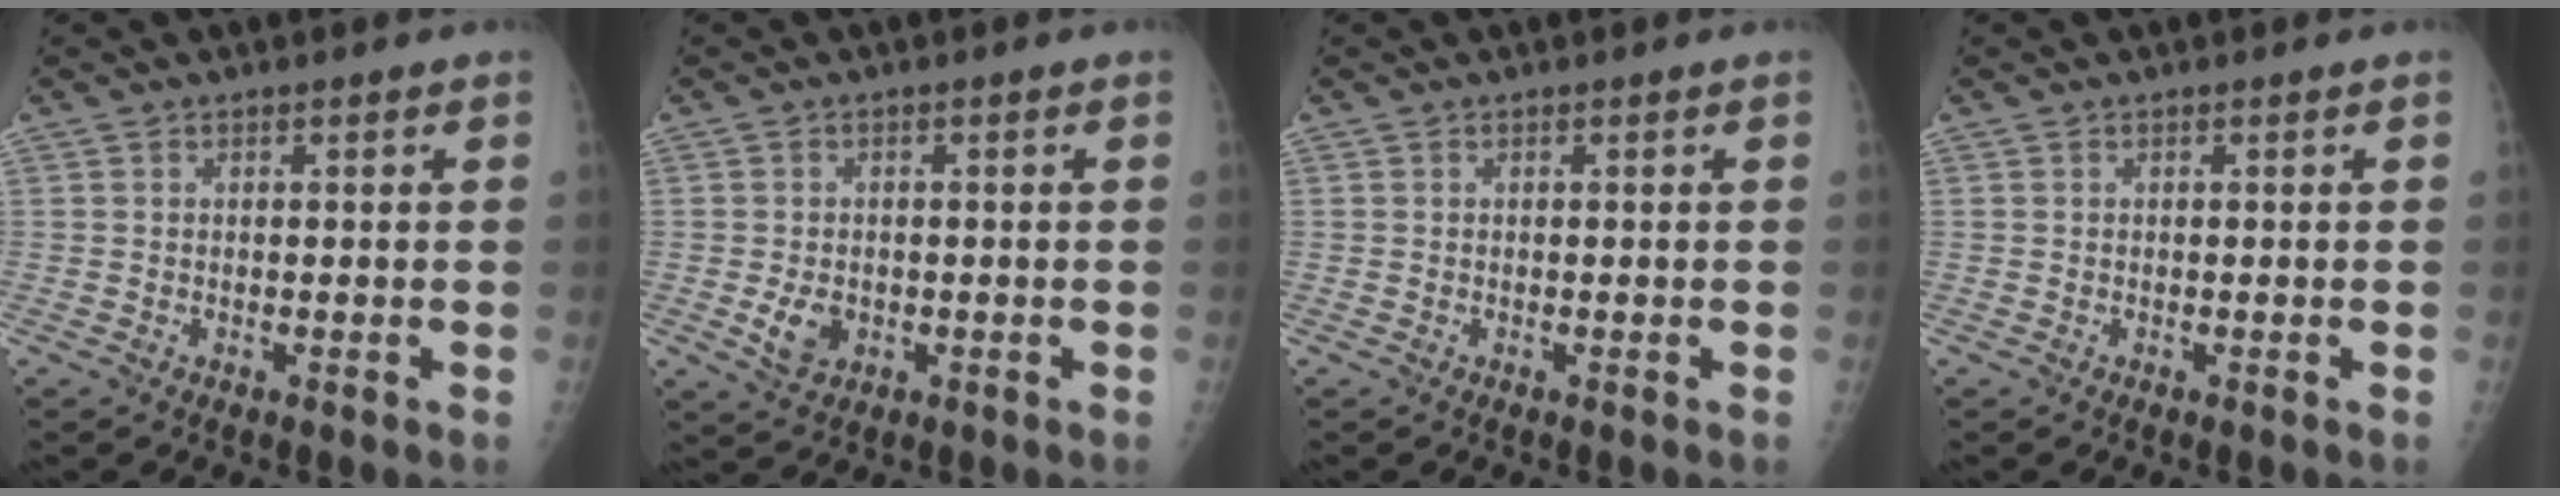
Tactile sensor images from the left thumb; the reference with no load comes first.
{"total": 4.2, "force": [-0.9, 3.1, 2.7], "torque": [-0.041, -0.001, -0.010]}
{"total": 0.0}
{"total": 0.0}